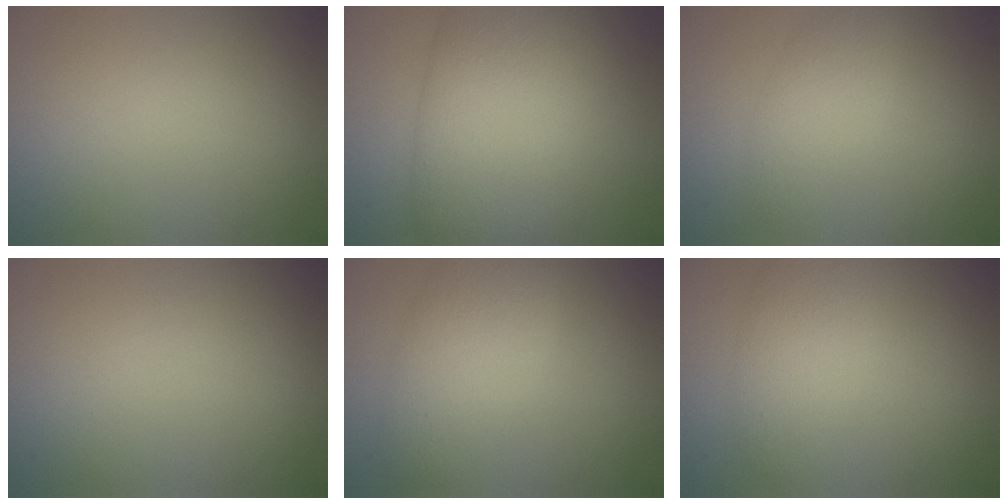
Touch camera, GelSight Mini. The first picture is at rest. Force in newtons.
{"total": 12.0, "press": 12.0, "slide": 0.3}
{"total": 2.9, "press": 2.9, "slide": 0.1}
{"total": 0.0}
{"total": 5.3, "press": 5.3, "slide": 0.1}
{"total": 3.5, "press": 3.5, "slide": 0.2}